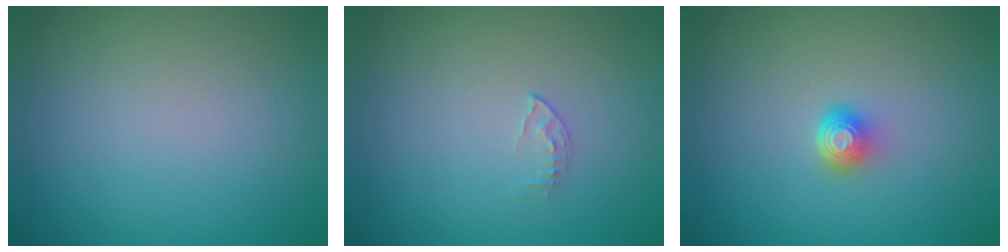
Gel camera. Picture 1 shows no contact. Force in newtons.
{"total": 0.6, "press": 0.4, "slide": 0.4}
{"total": 2.0, "press": 1.3, "slide": 1.5}